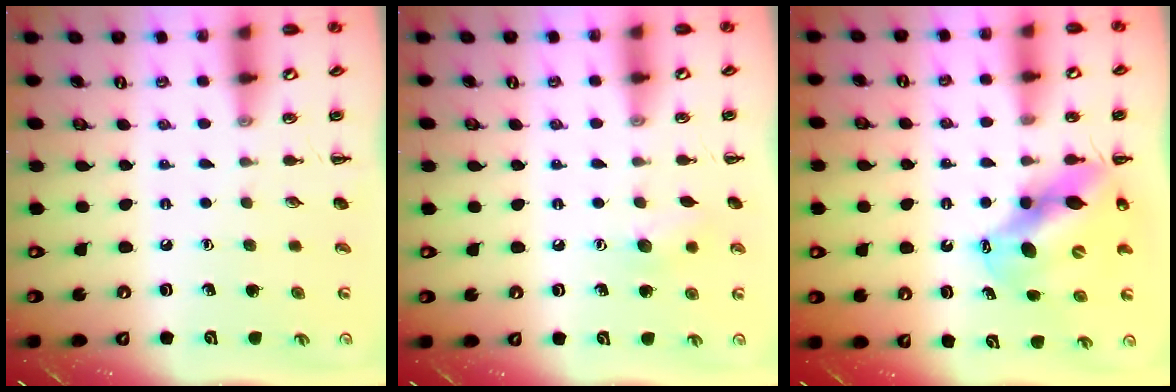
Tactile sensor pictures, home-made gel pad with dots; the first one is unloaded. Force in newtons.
{"total": 6.9, "press": 6.7, "slide": 1.7}
{"total": 12.8, "press": 12.4, "slide": 3.2}